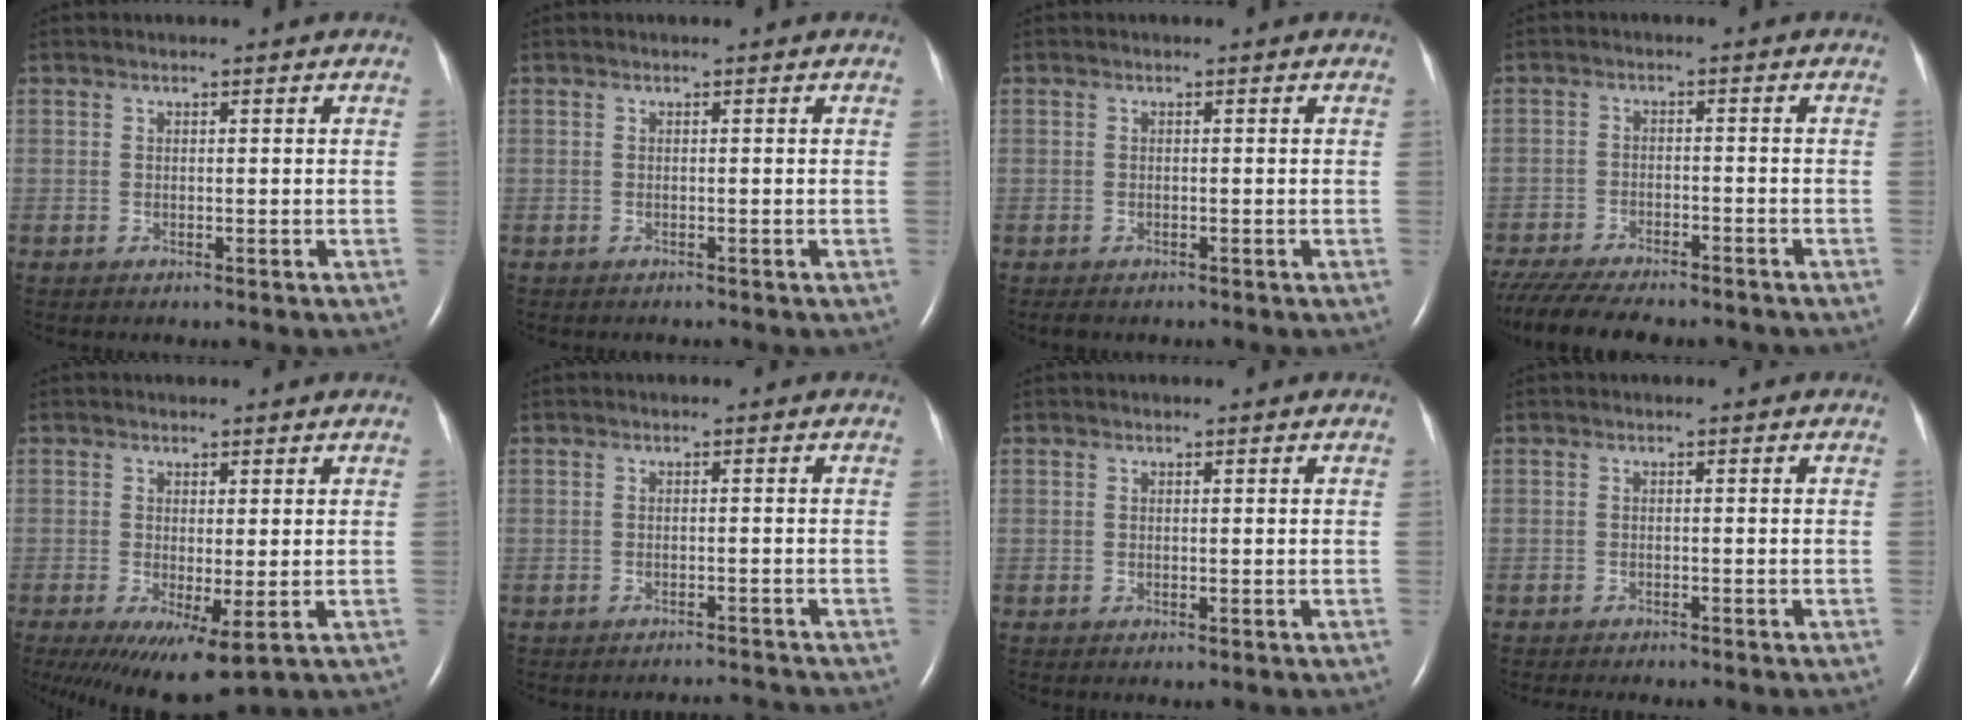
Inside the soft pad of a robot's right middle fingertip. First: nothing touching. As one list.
[{"total": 0.5, "force": [-0.4, 0.0, 0.3], "torque": [-0.007, -0.003, -0.004]}, {"total": 0.7, "force": [-0.6, 0.2, 0.3], "torque": [-0.010, -0.003, -0.009]}, {"total": 16.1, "force": [-13.7, 3.7, 7.5], "torque": [-0.165, -0.029, -0.197]}, {"total": 8.6, "force": [-3.1, 2.3, 7.7], "torque": [-0.123, -0.022, -0.038]}, {"total": 3.6, "force": [-3.6, -0.2, 0.0], "torque": [0.003, -0.009, -0.046]}, {"total": 0.0}, {"total": 3.4, "force": [-2.9, 0.2, 1.7], "torque": [-0.024, -0.005, -0.034]}]